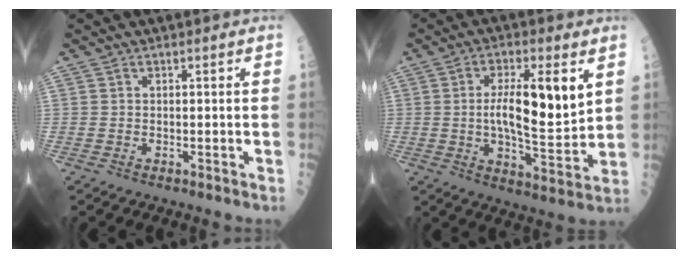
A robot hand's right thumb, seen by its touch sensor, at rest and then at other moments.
{"total": 13.9, "force": [3.1, 3.9, 13.0], "torque": [-0.206, -0.015, 0.053]}